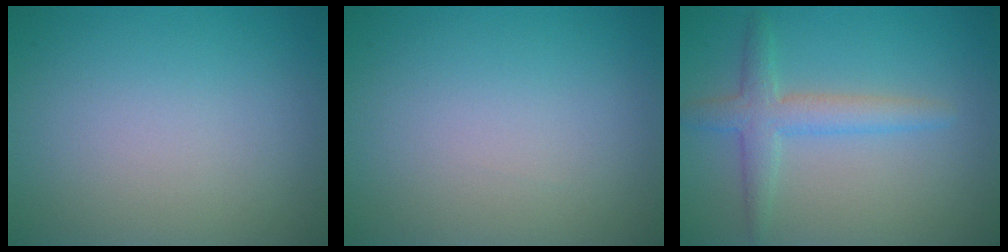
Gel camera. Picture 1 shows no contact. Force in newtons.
{"total": 0.0}
{"total": 3.1, "press": 3.1, "slide": 0.1}